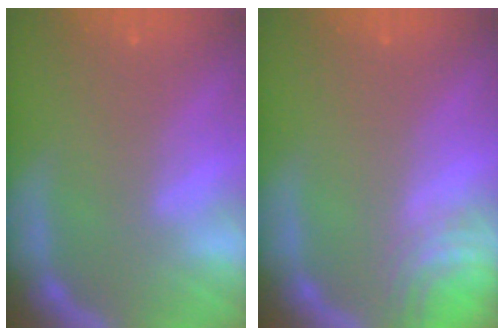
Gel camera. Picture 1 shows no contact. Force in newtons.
{"total": 3.0}